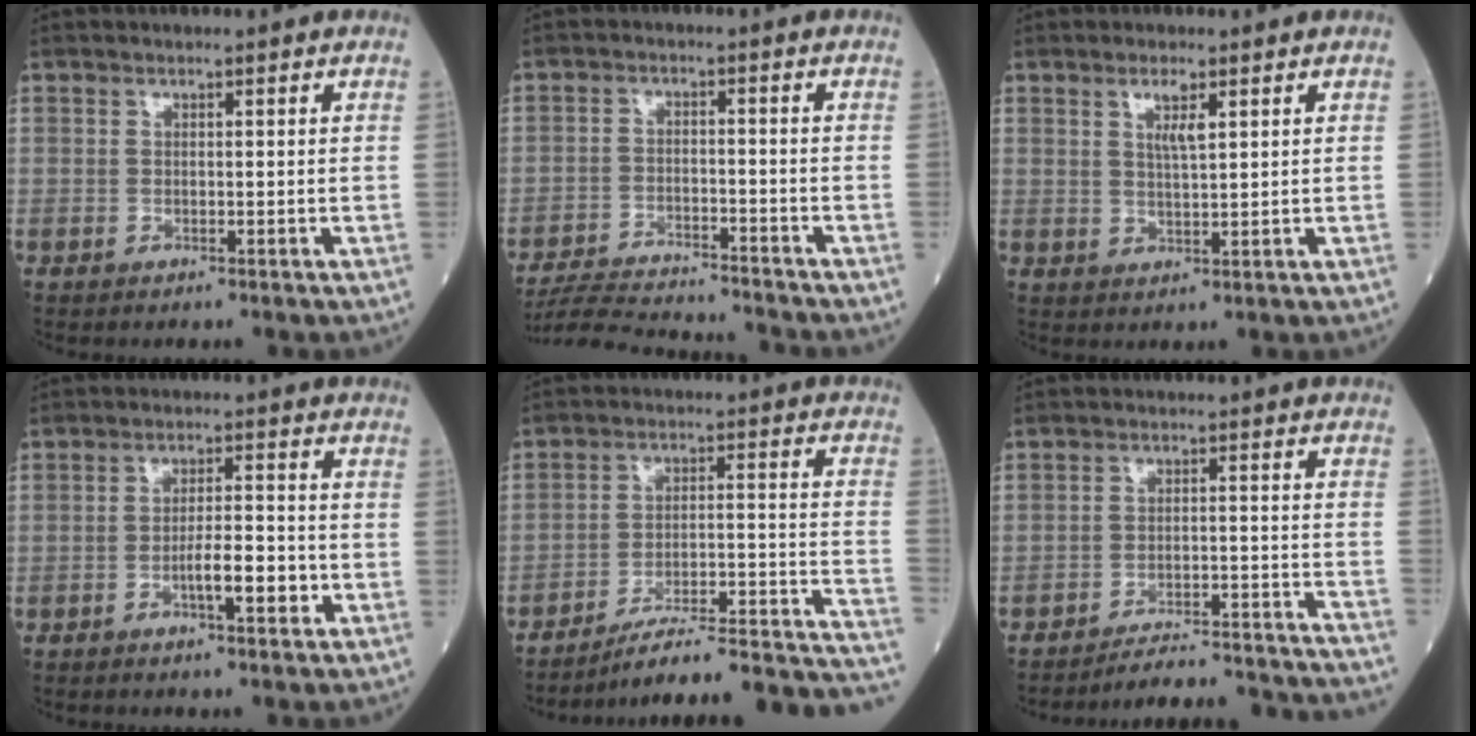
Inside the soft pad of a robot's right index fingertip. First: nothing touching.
{"total": 12.0, "force": [-11.6, 0.6, 3.1], "torque": [-0.050, -0.003, -0.184]}
{"total": 3.0, "force": [1.5, 0.4, 2.6], "torque": [-0.050, 0.000, 0.027]}
{"total": 5.5, "force": [-2.0, 1.1, 5.0], "torque": [-0.081, 0.003, -0.031]}
{"total": 20.4, "force": [-17.8, 1.0, 10.0], "torque": [-0.073, 0.024, -0.252]}
{"total": 18.5, "force": [-18.0, -0.7, 4.2], "torque": [-0.035, -0.009, -0.234]}